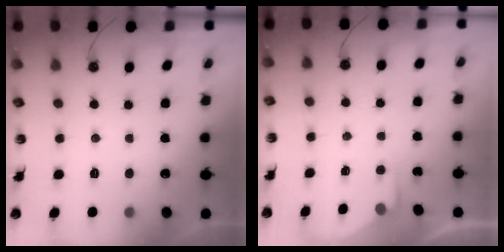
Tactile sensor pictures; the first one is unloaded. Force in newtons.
{"total": 2.4, "press": 2.4, "slide": 0.4}